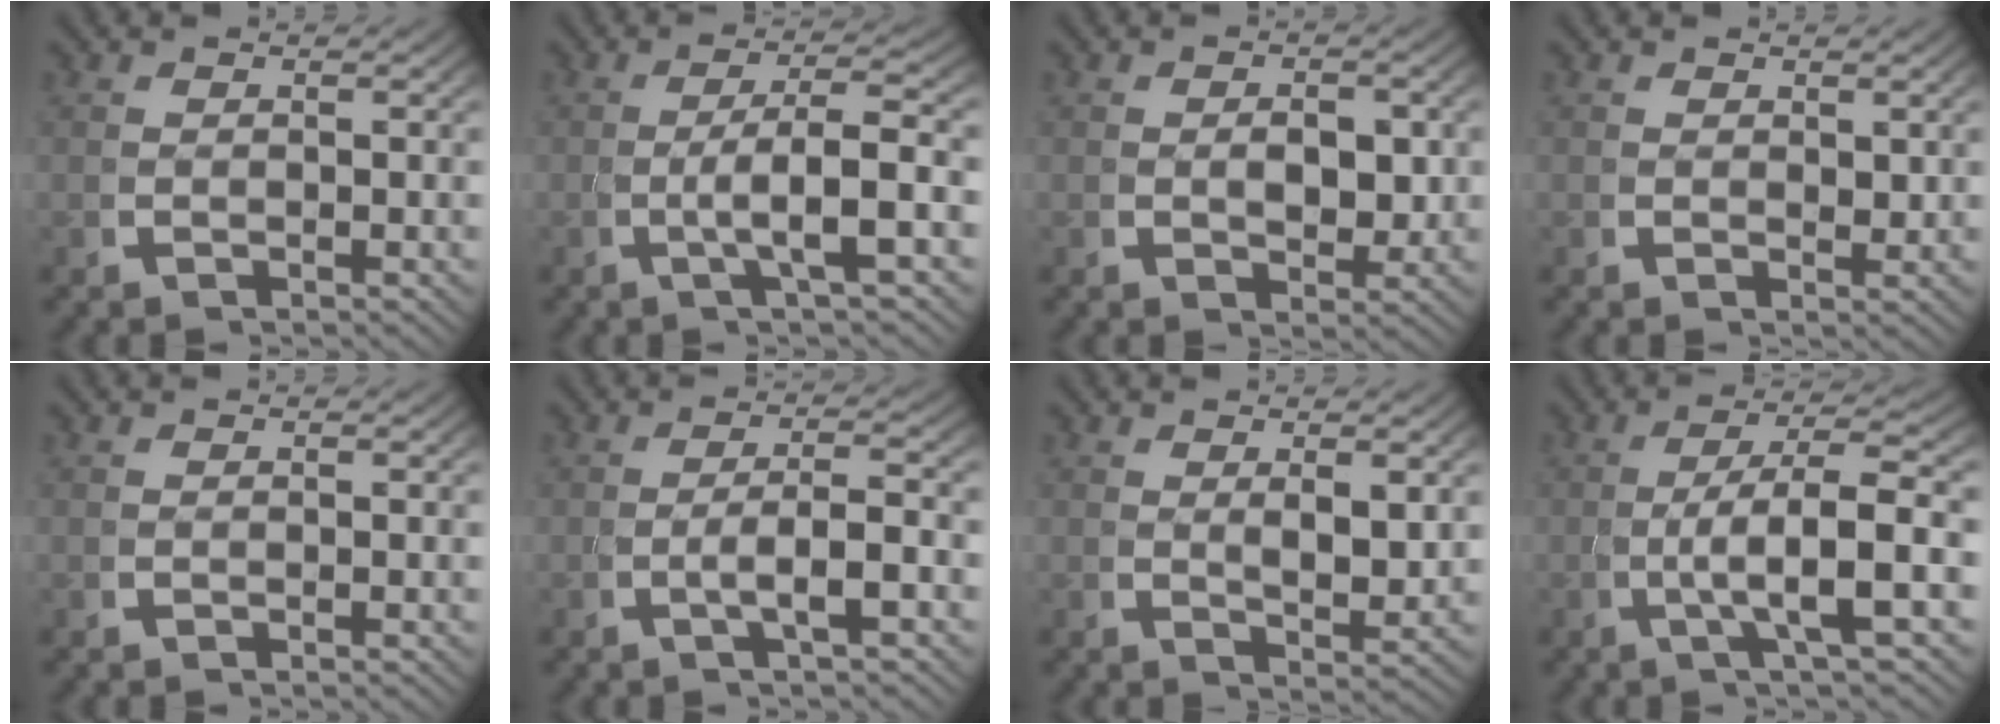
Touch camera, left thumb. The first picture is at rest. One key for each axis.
{"total": 5.4, "fx": -0.5, "fy": 1.6, "fz": 5.2, "tx": -0.100, "ty": -0.009, "tz": -0.004}
{"total": 3.0, "fx": 0.2, "fy": 2.0, "fz": 2.2, "tx": -0.031, "ty": -0.013, "tz": 0.009}
{"total": 0.9, "fx": 0.7, "fy": 0.4, "fz": 0.3, "tx": -0.003, "ty": -0.007, "tz": 0.015}
{"total": 0.0}
{"total": 3.5, "fx": -0.6, "fy": 1.1, "fz": 3.3, "tx": -0.067, "ty": -0.006, "tz": -0.008}
{"total": 2.1, "fx": 1.0, "fy": 0.8, "fz": 1.7, "tx": -0.032, "ty": -0.010, "tz": 0.022}
{"total": 7.1, "fx": -0.4, "fy": 2.5, "fz": 6.7, "tx": -0.130, "ty": -0.015, "tz": -0.001}